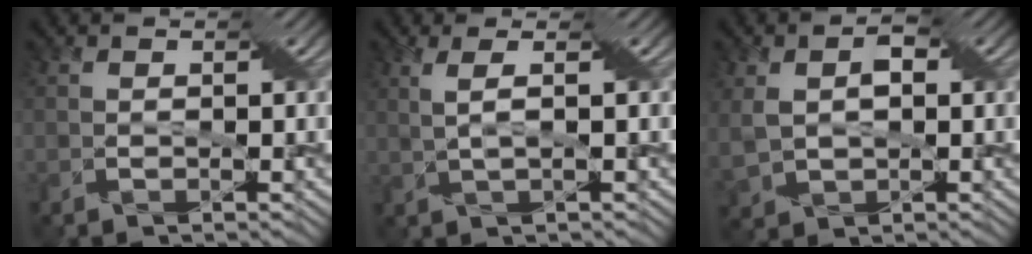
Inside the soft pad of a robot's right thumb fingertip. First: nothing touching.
{"total": 2.5, "force": [1.0, -0.8, 2.2], "torque": [-0.055, 0.009, 0.022]}
{"total": 5.2, "force": [1.0, 3.4, 3.8], "torque": [-0.096, -0.003, 0.022]}